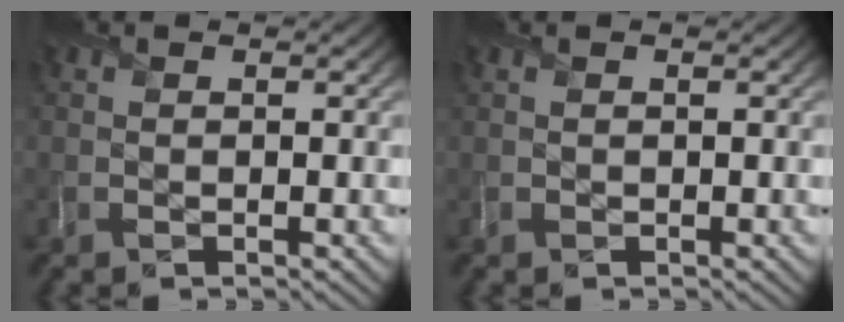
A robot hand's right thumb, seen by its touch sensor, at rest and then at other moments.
{"total": 0.0}